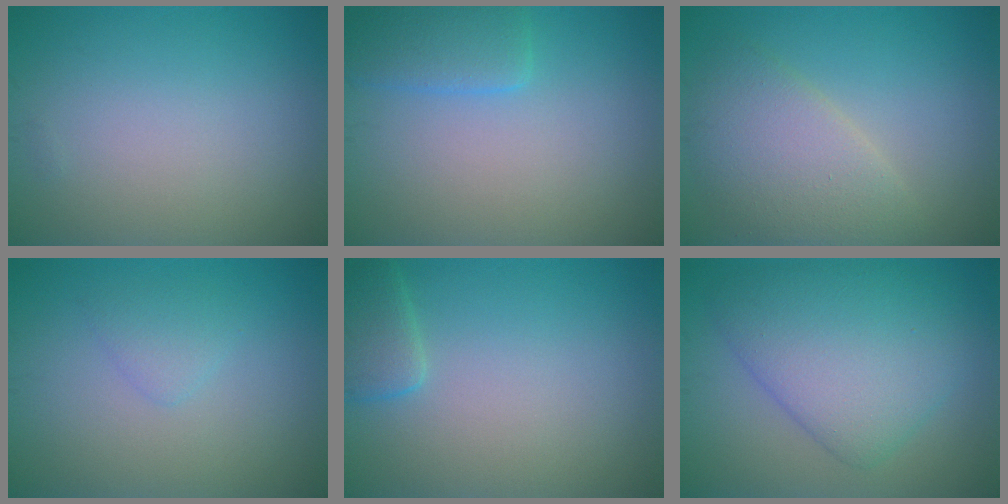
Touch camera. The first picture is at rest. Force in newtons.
{"total": 3.0, "press": 3.0, "slide": 0.2}
{"total": 4.9, "press": 4.9, "slide": 0.2}
{"total": 1.4, "press": 1.4, "slide": 0.1}
{"total": 2.3, "press": 2.3, "slide": 0.2}
{"total": 7.5, "press": 7.5, "slide": 0.1}